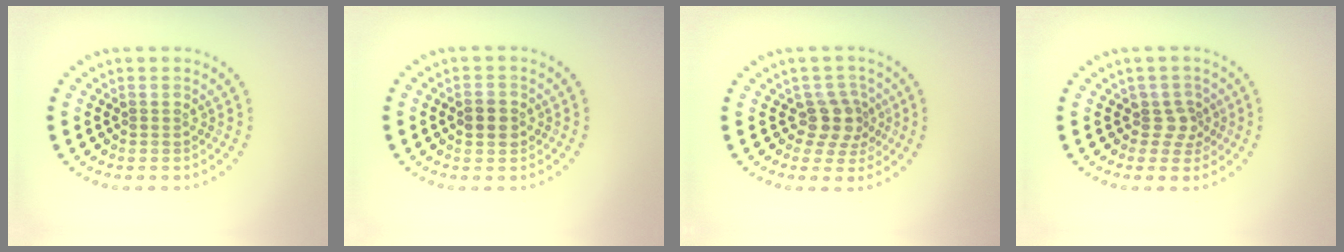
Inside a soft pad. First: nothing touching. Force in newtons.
{"total": 1.8, "press": 1.8, "slide": 0.2}
{"total": 2.8, "press": 2.1, "slide": 1.8}
{"total": 1.9, "press": 1.4, "slide": 1.3}